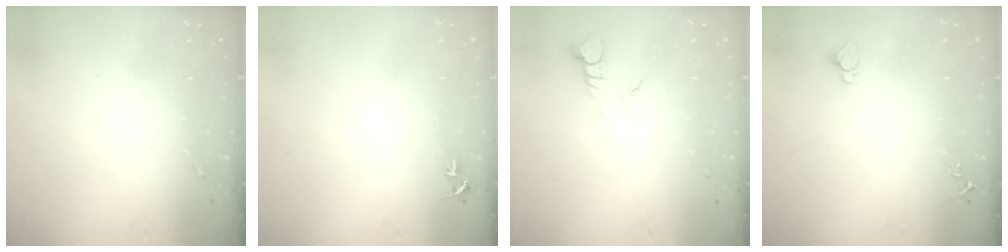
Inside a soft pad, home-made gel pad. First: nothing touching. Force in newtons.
{"total": 3.1, "press": 3.1, "slide": 0.4}
{"total": 3.7, "press": 3.7, "slide": 0.3}
{"total": 2.9, "press": 2.9, "slide": 0.1}